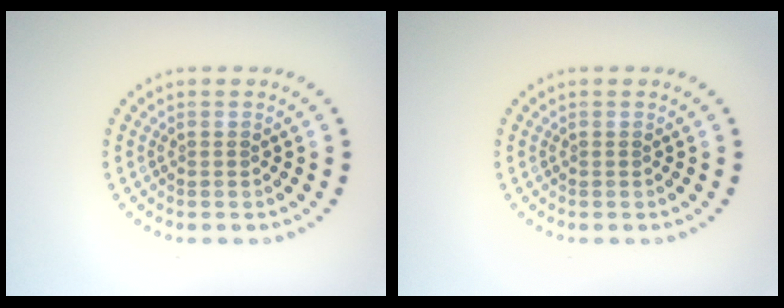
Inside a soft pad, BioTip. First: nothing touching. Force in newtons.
{"total": 0.0}